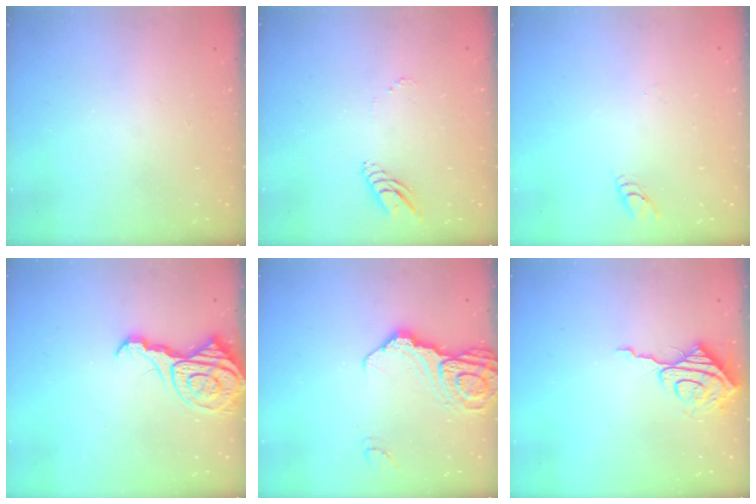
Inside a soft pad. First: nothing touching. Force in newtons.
{"total": 6.2, "press": 6.2, "slide": 0.5}
{"total": 2.8, "press": 2.8, "slide": 0.2}
{"total": 13.5, "press": 13.4, "slide": 1.4}
{"total": 14.0, "press": 13.9, "slide": 1.6}
{"total": 8.7, "press": 8.7, "slide": 0.5}